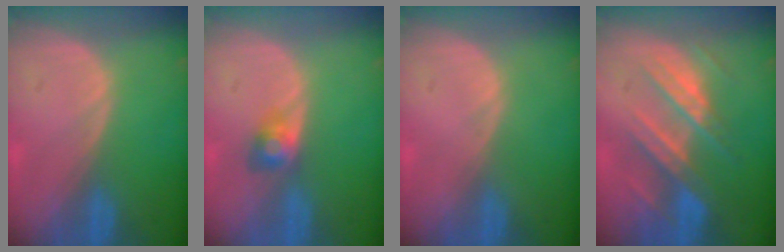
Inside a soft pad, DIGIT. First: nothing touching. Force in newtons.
{"total": 2.7, "press": 2.7, "slide": 0.1}
{"total": 0.0}
{"total": 9.1, "press": 7.9, "slide": 4.4}